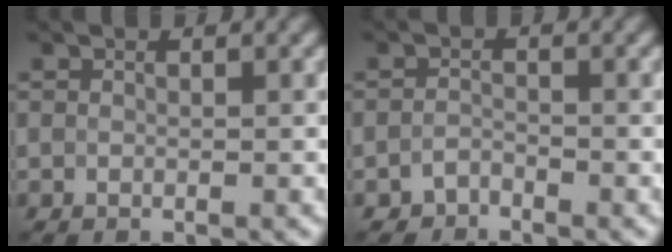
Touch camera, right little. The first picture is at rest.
{"total": 1.8, "force": [-1.5, -0.2, -0.9], "torque": [0.009, 0.002, -0.024]}